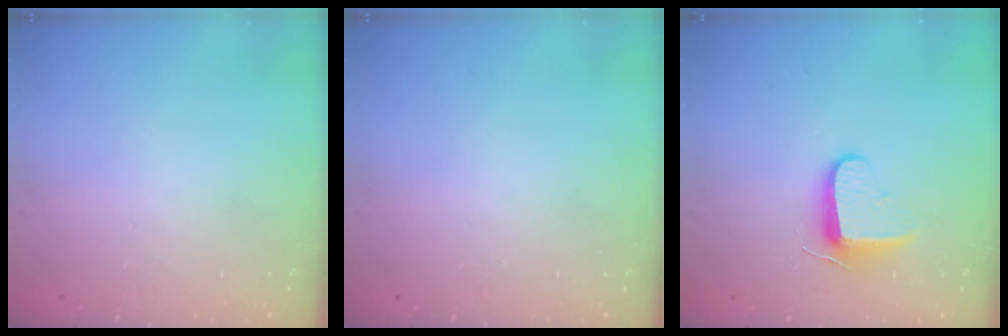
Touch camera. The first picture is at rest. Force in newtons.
{"total": 0.0}
{"total": 9.3, "press": 9.2, "slide": 1.5}